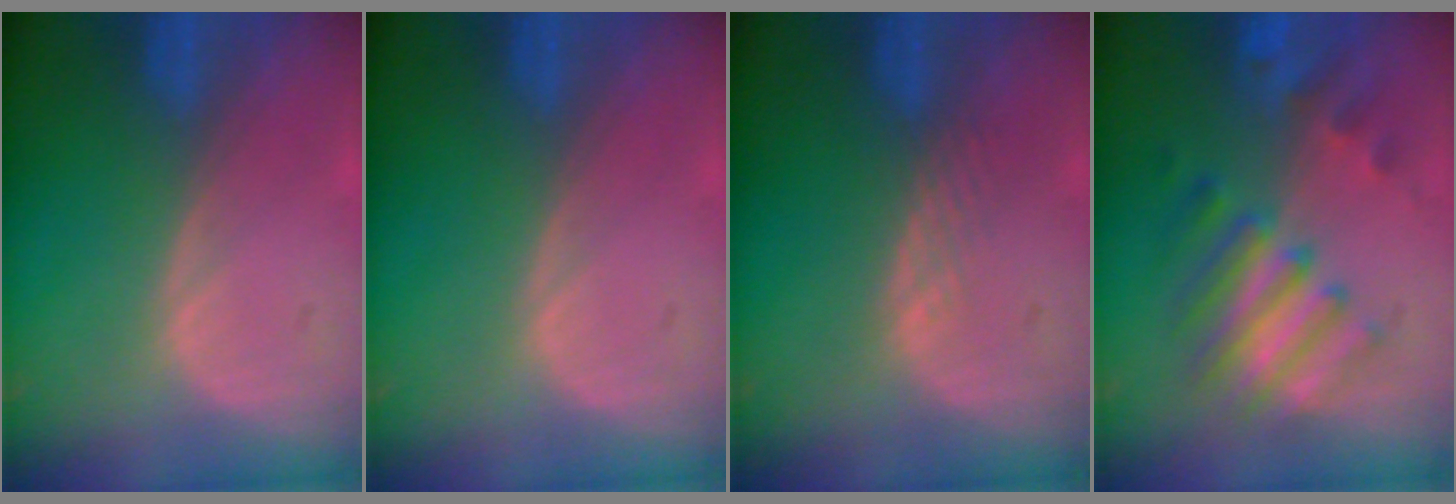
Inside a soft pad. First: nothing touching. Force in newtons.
{"total": 0.0}
{"total": 1.6, "press": 1.6, "slide": 0.1}
{"total": 7.7, "press": 7.5, "slide": 1.8}